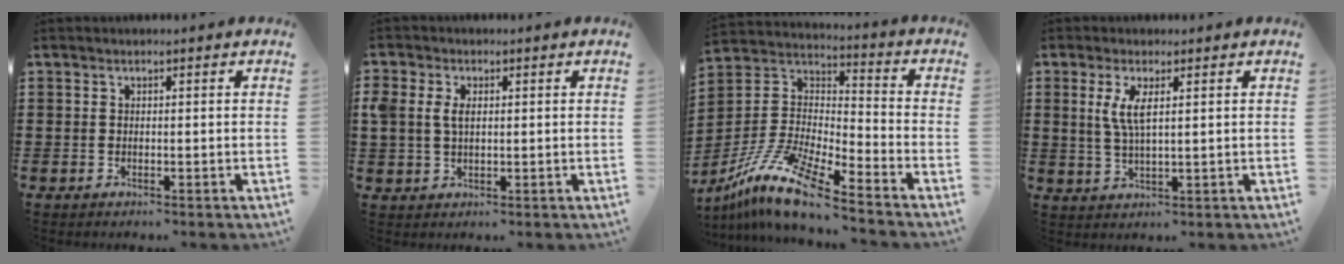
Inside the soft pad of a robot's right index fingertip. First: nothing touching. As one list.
[{"total": 3.3, "force": [0.7, 2.2, 2.4], "torque": [-0.068, 0.006, 0.008]}, {"total": 12.4, "force": [-9.9, 1.7, 7.4], "torque": [-0.175, 0.009, -0.200]}, {"total": 4.4, "force": [1.4, 1.0, 4.1], "torque": [-0.086, 0.002, 0.022]}]